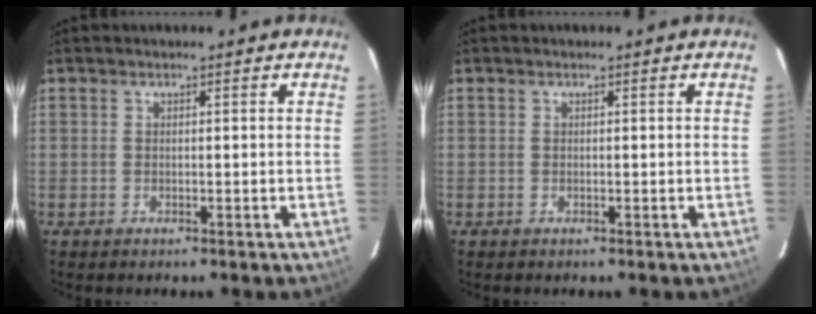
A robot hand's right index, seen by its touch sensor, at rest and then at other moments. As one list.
[{"total": 0.0}]